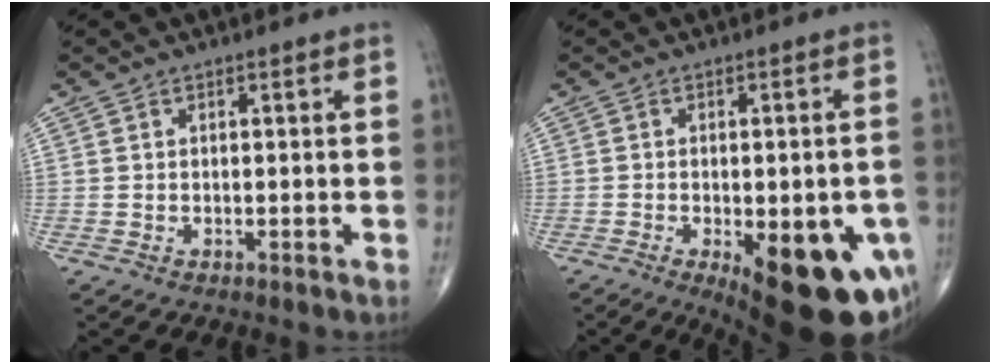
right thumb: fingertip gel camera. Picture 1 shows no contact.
{"total": 20.4, "force": [-7.7, 8.0, 17.1], "torque": [-0.159, -0.005, -0.084]}